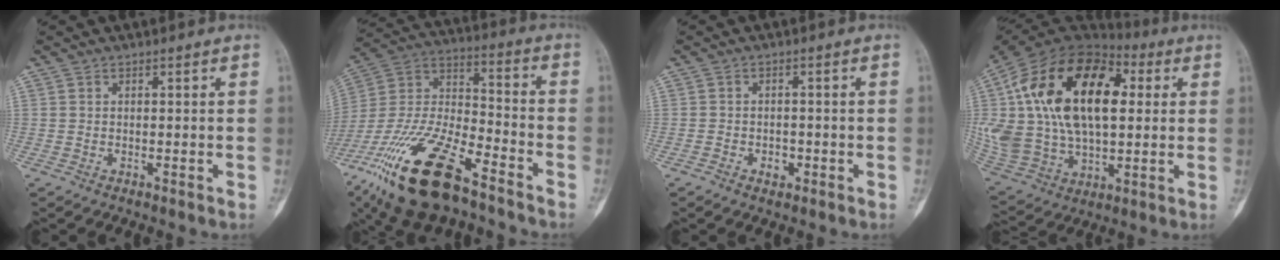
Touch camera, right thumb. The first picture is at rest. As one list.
[{"total": 25.2, "force": [-15.9, 9.1, 17.3], "torque": [-0.380, 0.037, -0.291]}, {"total": 2.3, "force": [-1.1, 1.7, 1.2], "torque": [-0.009, 0.009, -0.013]}, {"total": 33.7, "force": [6.4, 19.6, 26.6], "torque": [-0.535, 0.034, 0.120]}]